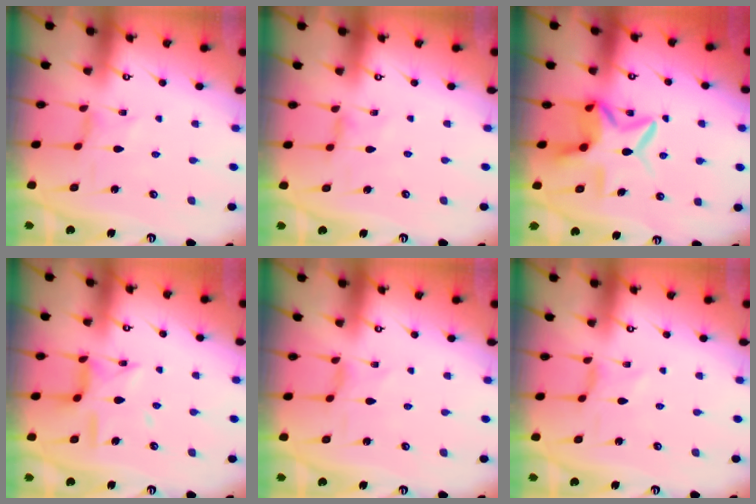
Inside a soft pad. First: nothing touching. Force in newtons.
{"total": 2.0, "press": 1.9, "slide": 0.4}
{"total": 9.7, "press": 9.6, "slide": 0.7}
{"total": 11.0, "press": 10.9, "slide": 0.8}
{"total": 0.7, "press": 0.7, "slide": 0.2}
{"total": 0.0}